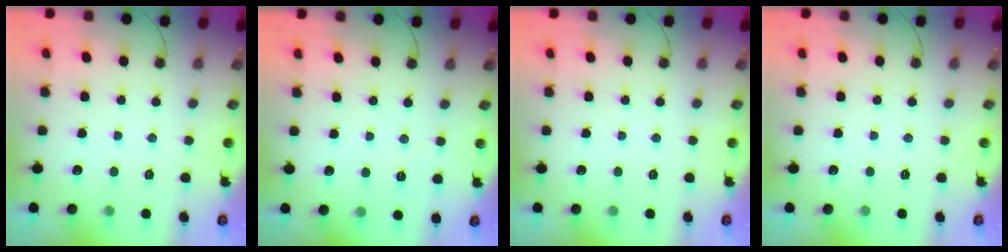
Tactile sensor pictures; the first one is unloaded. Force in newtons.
{"total": 1.5, "press": 1.5, "slide": 0.5}
{"total": 0.0}
{"total": 0.0}